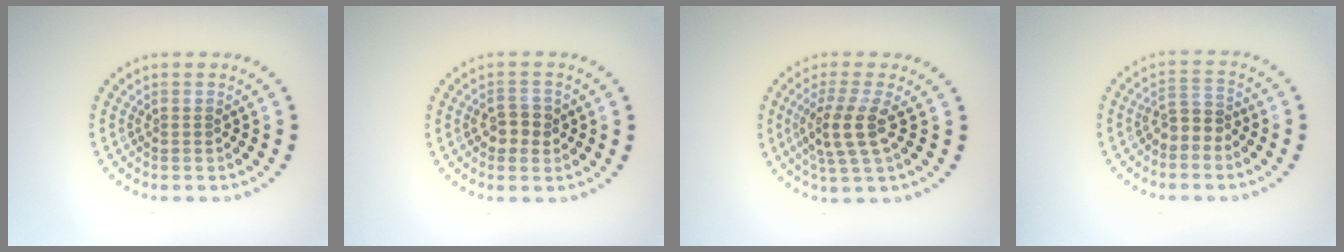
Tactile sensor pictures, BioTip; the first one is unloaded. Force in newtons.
{"total": 2.2, "press": 2.2, "slide": 0.3}
{"total": 3.6, "press": 3.0, "slide": 1.9}
{"total": 2.4, "press": 2.1, "slide": 1.1}